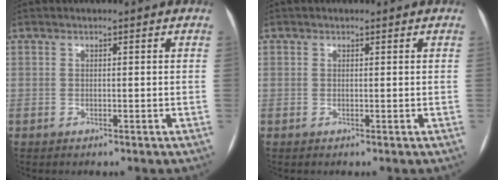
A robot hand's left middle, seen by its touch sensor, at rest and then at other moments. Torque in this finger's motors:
{"motor_torque": [0.35, -0.66, 0.18, -0.01]}